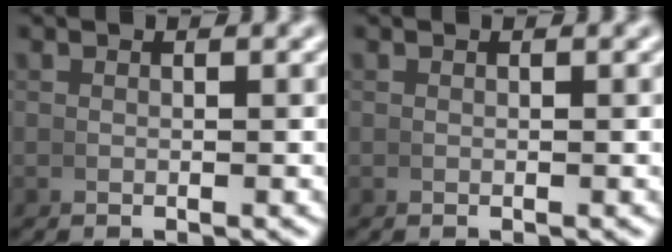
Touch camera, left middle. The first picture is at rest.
{"total": 0.0}